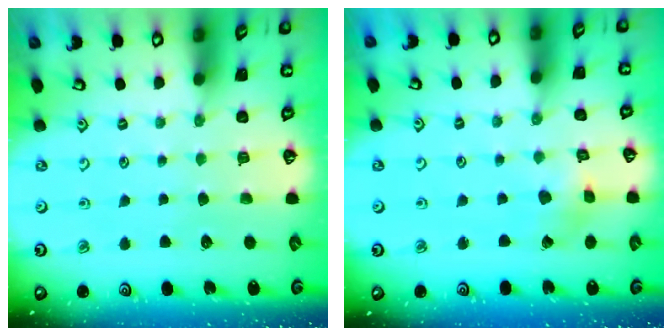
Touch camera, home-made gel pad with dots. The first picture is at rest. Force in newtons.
{"total": 2.4, "press": 2.3, "slide": 0.4}